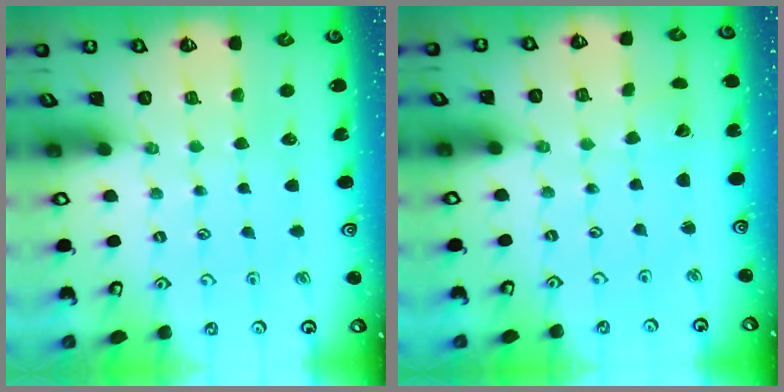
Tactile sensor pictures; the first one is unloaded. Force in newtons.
{"total": 1.4, "press": 1.4, "slide": 0.0}